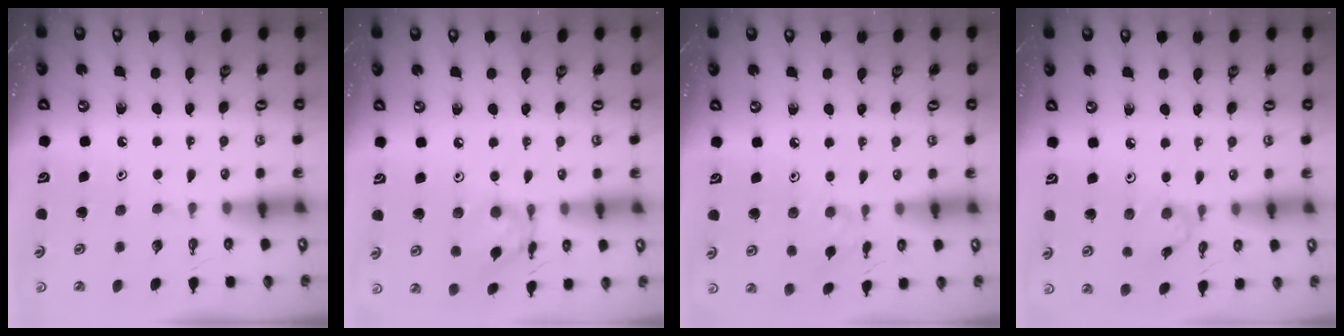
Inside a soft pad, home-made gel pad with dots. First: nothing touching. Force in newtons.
{"total": 11.4, "press": 11.3, "slide": 0.9}
{"total": 1.9, "press": 1.8, "slide": 0.5}
{"total": 2.2, "press": 2.2, "slide": 0.4}